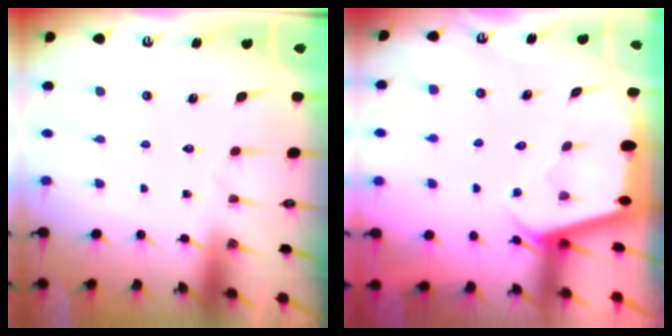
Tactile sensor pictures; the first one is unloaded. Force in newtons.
{"total": 2.8, "press": 2.8, "slide": 0.3}